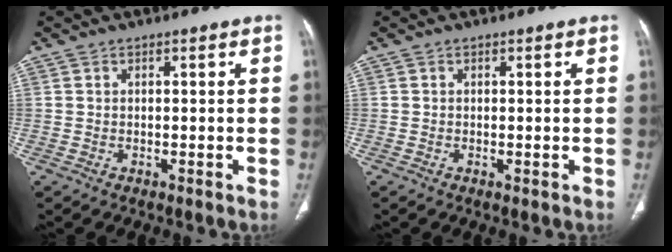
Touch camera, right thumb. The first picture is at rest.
{"total": 0.0}